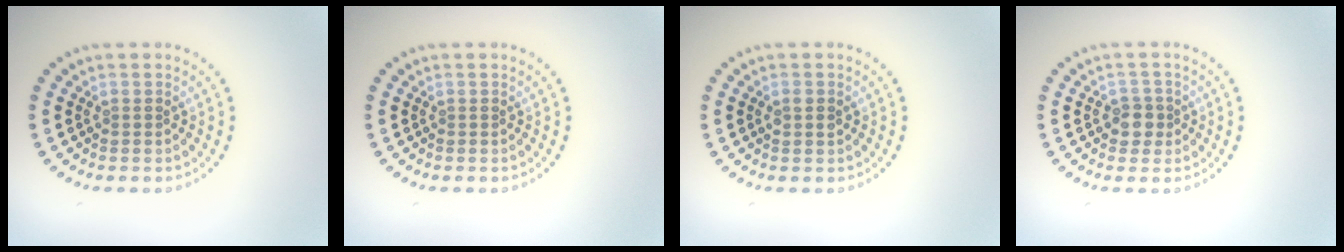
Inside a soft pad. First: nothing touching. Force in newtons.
{"total": 0.0}
{"total": 1.3, "press": 1.3, "slide": 0.1}
{"total": 1.8, "press": 1.6, "slide": 0.8}